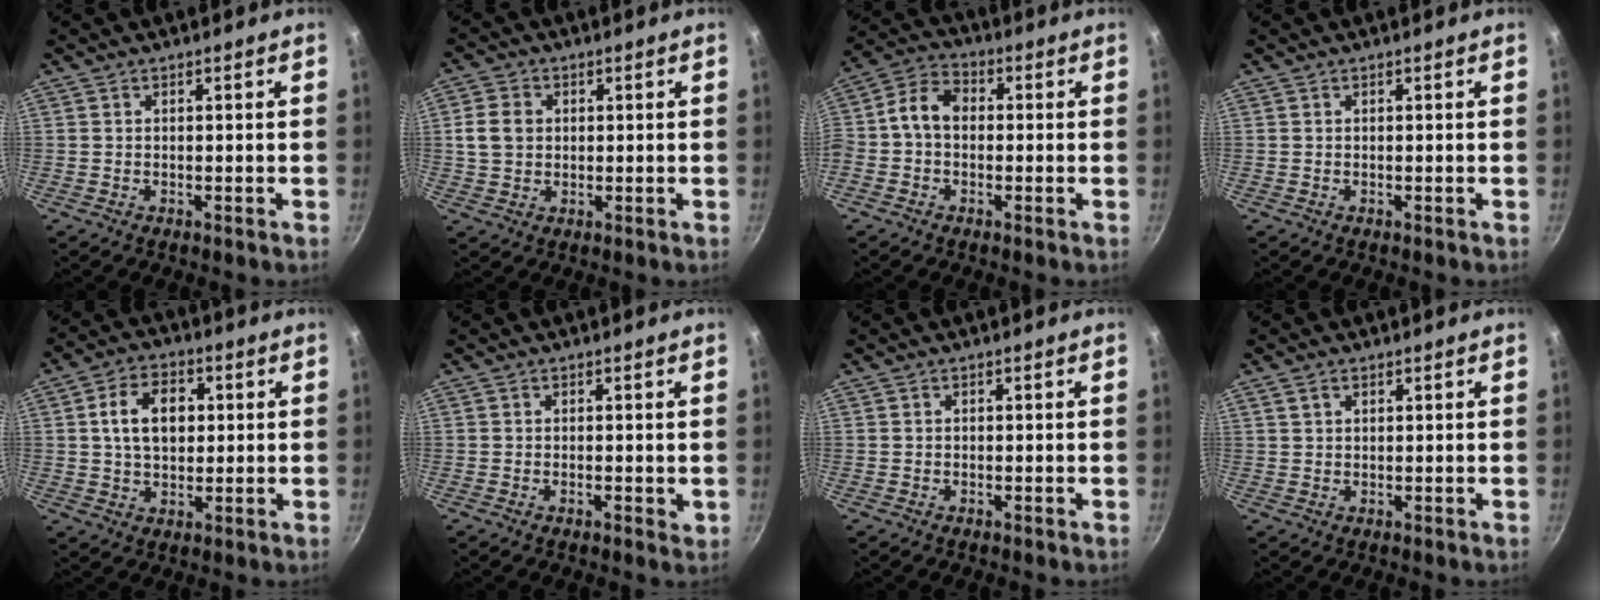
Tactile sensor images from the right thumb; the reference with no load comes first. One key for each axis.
{"total": 5.8, "fx": 0.9, "fy": 4.8, "fz": 3.2, "tx": -0.047, "ty": 0.003, "tz": 0.013}
{"total": 7.8, "fx": -0.3, "fy": 5.8, "fz": 5.3, "tx": -0.094, "ty": 0.027, "tz": -0.026}
{"total": 0.0}
{"total": 9.9, "fx": 1.6, "fy": 6.8, "fz": 6.9, "tx": -0.099, "ty": 0.010, "tz": 0.023}
{"total": 1.6, "fx": -0.3, "fy": 0.7, "fz": 1.4, "tx": -0.019, "ty": -0.002, "tz": -0.005}
{"total": 0.0}
{"total": 1.8, "fx": 1.0, "fy": 1.1, "fz": 1.0, "tx": -0.013, "ty": -0.001, "tz": 0.020}